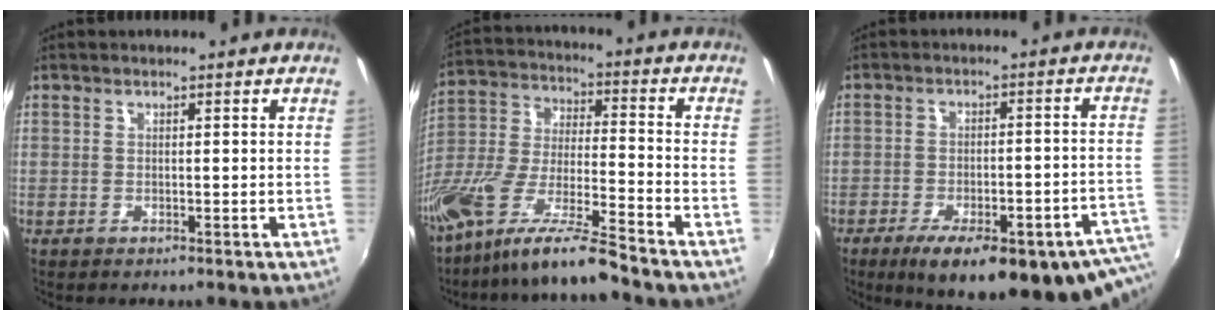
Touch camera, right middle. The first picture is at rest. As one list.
[{"total": 15.1, "force": [-11.9, 0.7, 9.2], "torque": [-0.184, -0.018, -0.231]}, {"total": 22.7, "force": [-15.5, 6.2, 15.4], "torque": [-0.212, -0.036, -0.197]}]